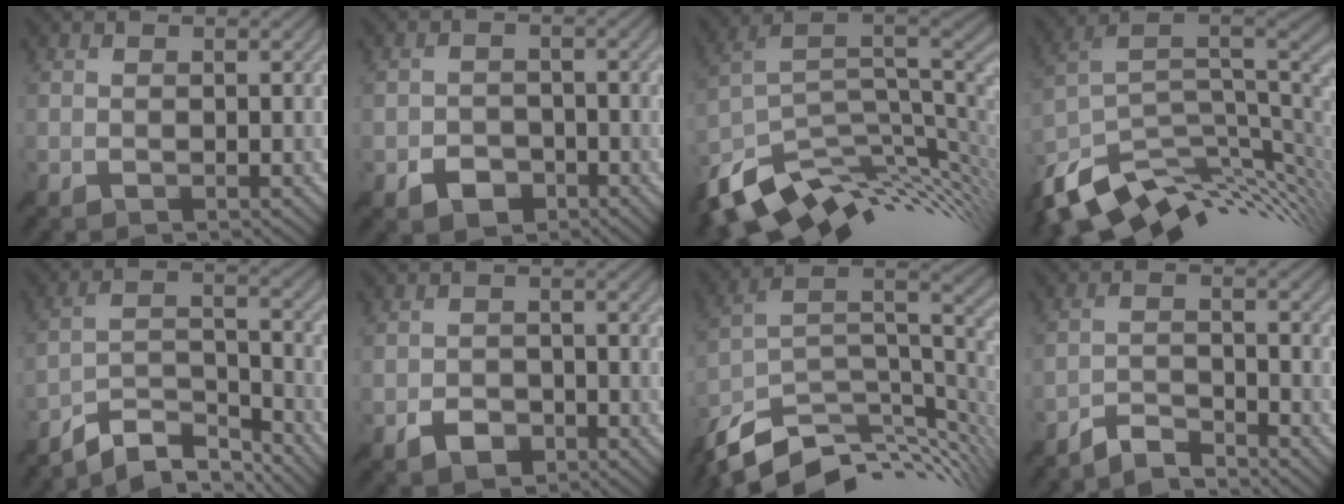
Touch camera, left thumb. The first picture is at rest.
{"total": 3.4, "force": [-2.0, 2.5, 1.3], "torque": [-0.019, -0.006, -0.038]}
{"total": 14.0, "force": [-5.2, 7.7, 10.5], "torque": [-0.221, -0.028, -0.083]}
{"total": 13.8, "force": [-6.2, 6.9, 10.1], "torque": [-0.216, -0.027, -0.105]}
{"total": 7.8, "force": [-6.8, 2.3, 3.1], "torque": [-0.056, 0.002, -0.131]}
{"total": 3.2, "force": [-1.8, 2.2, 1.4], "torque": [-0.024, -0.005, -0.034]}
{"total": 12.9, "force": [-7.6, 5.7, 8.7], "torque": [-0.196, -0.014, -0.128]}
{"total": 4.0, "force": [-3.7, 0.6, 1.1], "torque": [-0.018, 0.000, -0.080]}